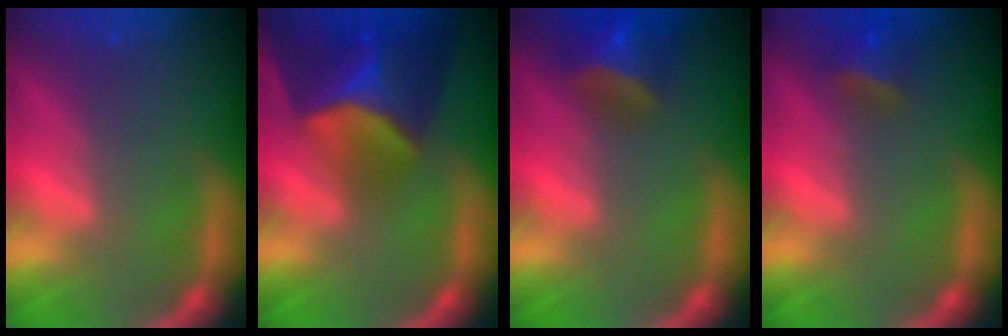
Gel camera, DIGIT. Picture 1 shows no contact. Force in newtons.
{"total": 9.4}
{"total": 5.0}
{"total": 2.9}